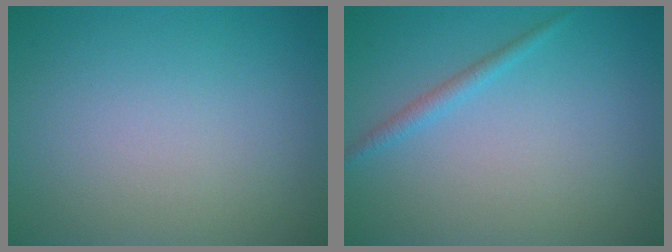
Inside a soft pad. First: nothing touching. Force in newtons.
{"total": 1.3, "press": 1.3, "slide": 0.0}